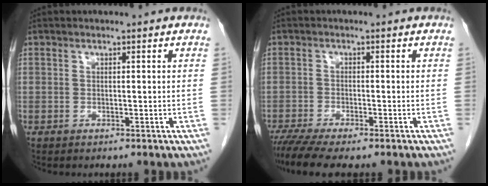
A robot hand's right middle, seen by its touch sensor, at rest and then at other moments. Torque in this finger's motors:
{"motor_torque": [1.13, -1.01, 0.43, 0.13]}